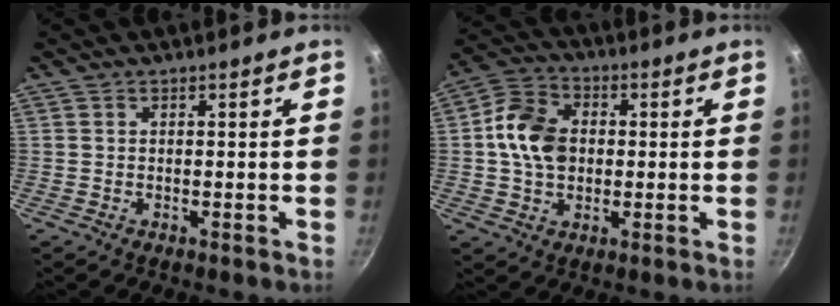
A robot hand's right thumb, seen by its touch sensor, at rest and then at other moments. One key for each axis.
{"total": 11.2, "fx": 0.5, "fy": 8.4, "fz": 7.4, "tx": -0.119, "ty": 0.015, "tz": -0.004}